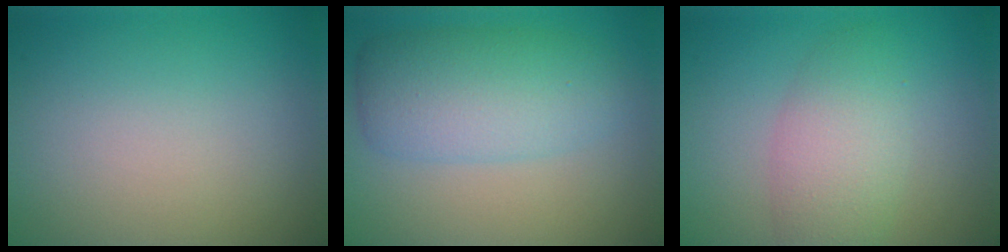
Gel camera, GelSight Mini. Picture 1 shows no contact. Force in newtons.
{"total": 5.8, "press": 5.8, "slide": 0.1}
{"total": 4.2, "press": 4.2, "slide": 0.2}